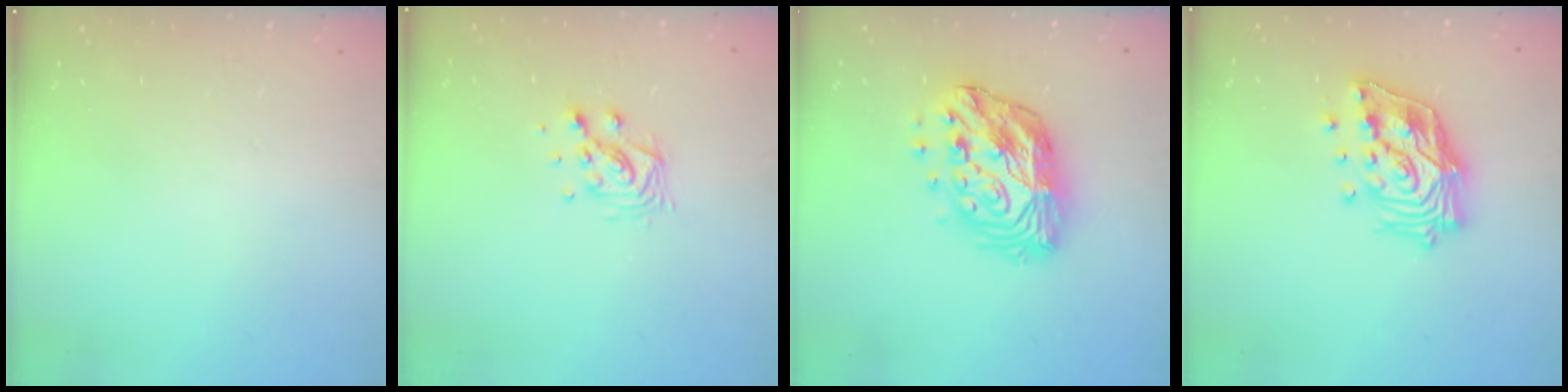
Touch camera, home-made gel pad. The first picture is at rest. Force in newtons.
{"total": 9.8, "press": 9.8, "slide": 0.6}
{"total": 15.8, "press": 15.7, "slide": 1.3}
{"total": 16.6, "press": 16.4, "slide": 2.7}